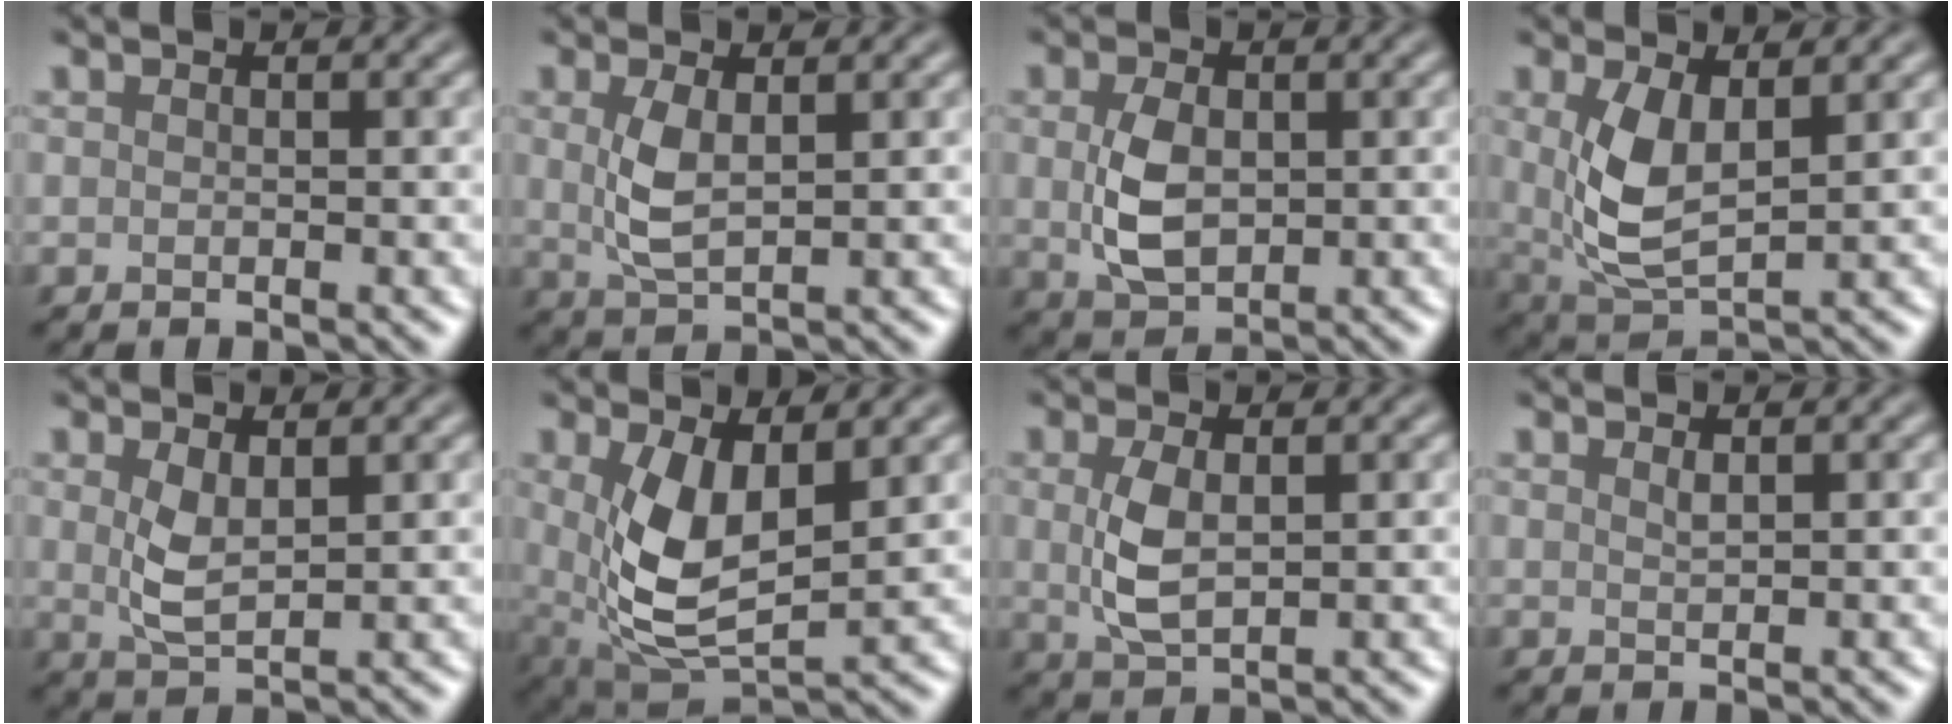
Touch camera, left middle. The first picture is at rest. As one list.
[{"total": 3.3, "force": [0.7, 1.4, 2.8], "torque": [-0.068, -0.003, 0.018]}, {"total": 4.5, "force": [0.2, 3.0, 3.4], "torque": [-0.080, 0.000, 0.009]}, {"total": 5.4, "force": [1.1, 2.6, 4.6], "torque": [-0.108, -0.007, 0.030]}, {"total": 2.8, "force": [0.9, 1.2, 2.4], "torque": [-0.057, -0.004, 0.022]}, {"total": 7.3, "force": [1.3, 3.5, 6.3], "torque": [-0.138, -0.016, 0.028]}, {"total": 3.6, "force": [0.5, 1.8, 3.1], "torque": [-0.074, -0.001, 0.012]}, {"total": 0.7, "force": [0.5, 0.1, 0.4], "torque": [-0.008, -0.002, 0.010]}]